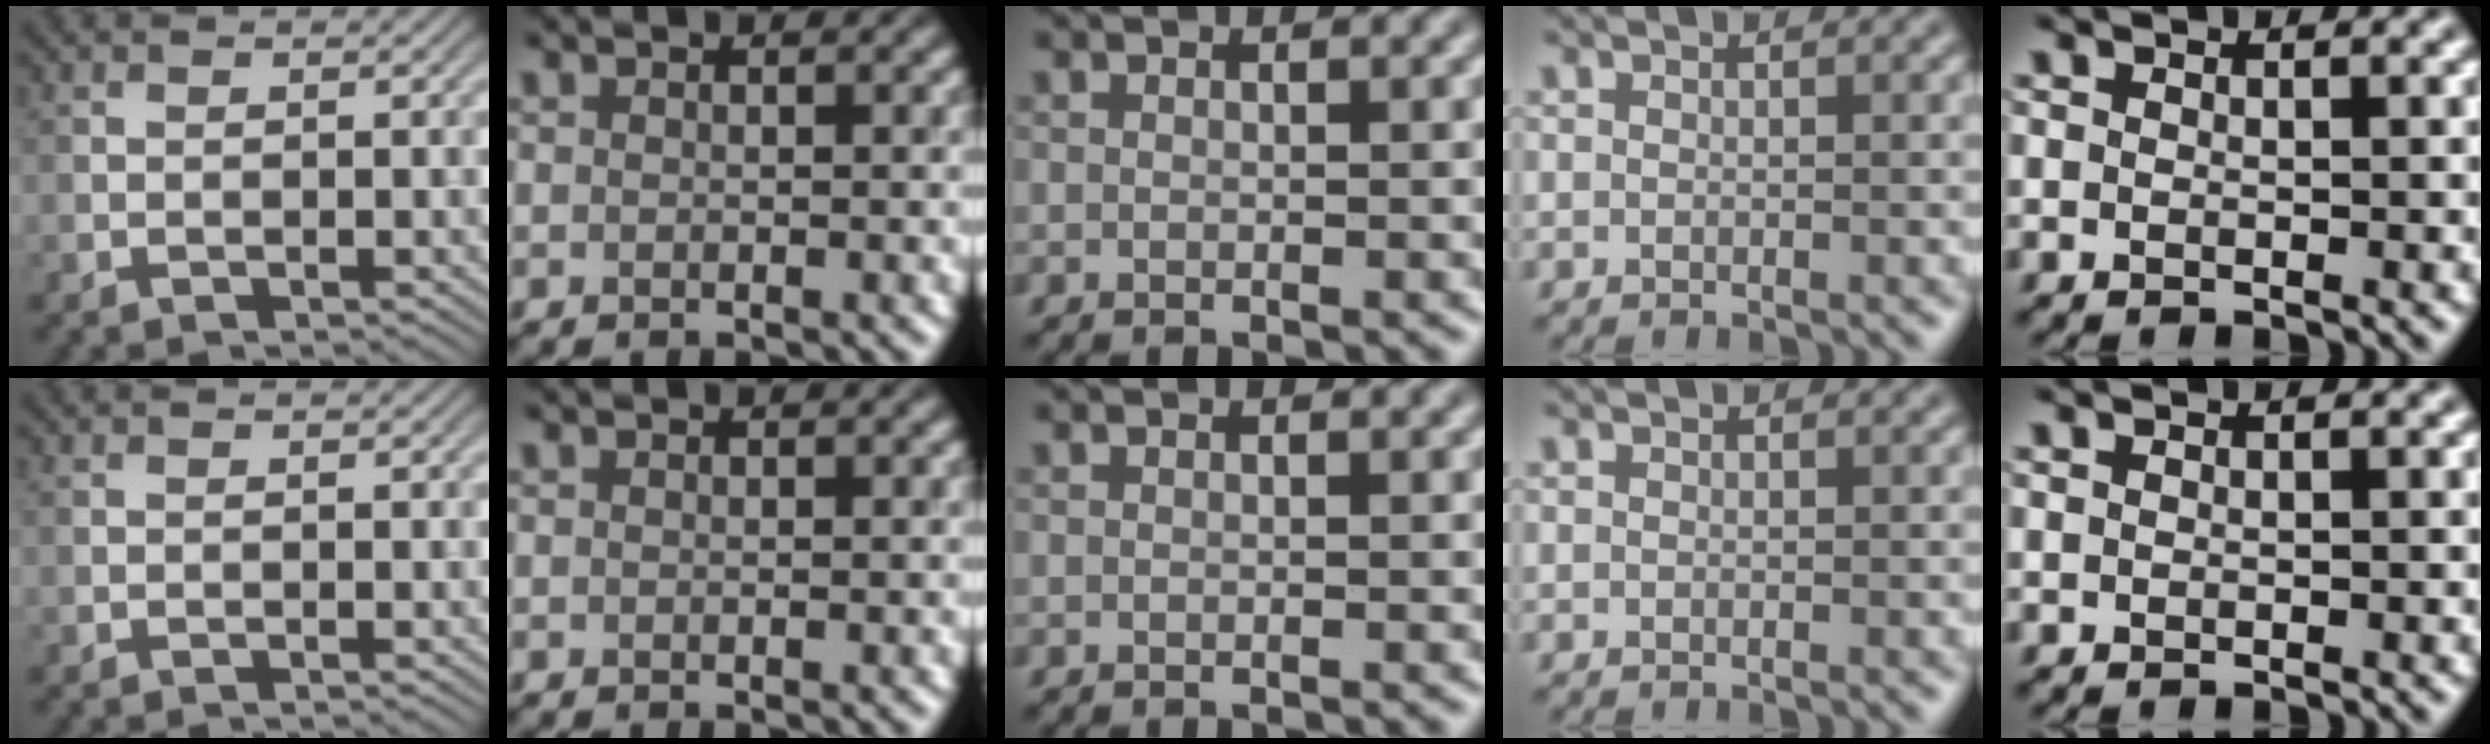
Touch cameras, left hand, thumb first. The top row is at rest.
{}